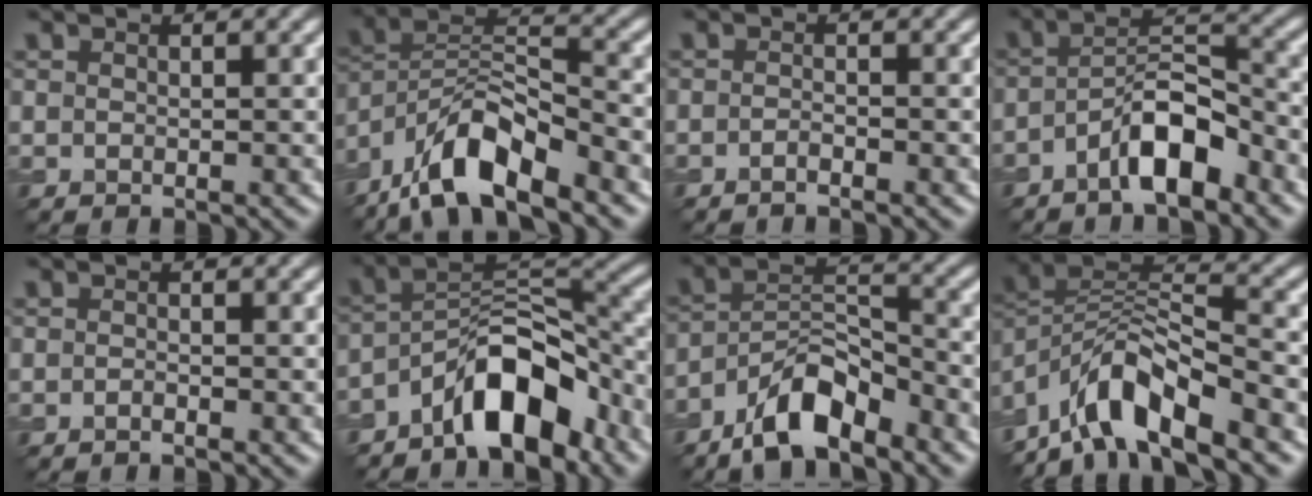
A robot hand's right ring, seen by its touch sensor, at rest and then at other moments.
{"total": 9.4, "force": [-6.7, 2.8, 6.0], "torque": [-0.097, 0.009, -0.133]}
{"total": 0.9, "force": [-0.7, 0.2, 0.6], "torque": [-0.010, 0.000, -0.014]}
{"total": 5.6, "force": [-3.1, 1.8, 4.3], "torque": [-0.074, 0.013, -0.058]}
{"total": 0.6, "force": [-0.5, 0.1, 0.4], "torque": [-0.006, -0.001, -0.009]}
{"total": 8.4, "force": [-5.5, 3.2, 5.6], "torque": [-0.075, 0.014, -0.104]}
{"total": 7.1, "force": [-5.1, 2.4, 4.2], "torque": [-0.069, 0.010, -0.098]}
{"total": 8.9, "force": [-6.0, 2.9, 5.8], "torque": [-0.090, 0.009, -0.121]}